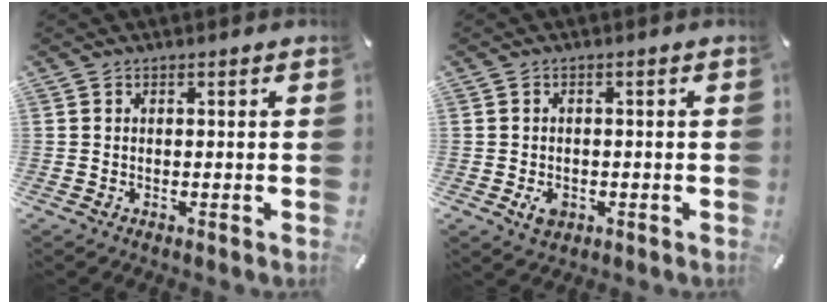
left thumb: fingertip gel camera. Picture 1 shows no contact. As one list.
[{"total": 3.4, "force": [-1.1, 2.6, 2.0], "torque": [-0.040, -0.002, -0.024]}]